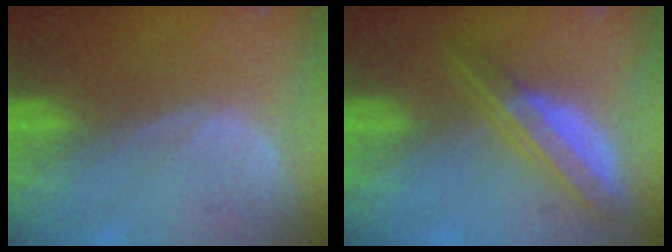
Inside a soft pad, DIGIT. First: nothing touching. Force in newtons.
{"total": 6.7, "press": 5.7, "slide": 3.6}